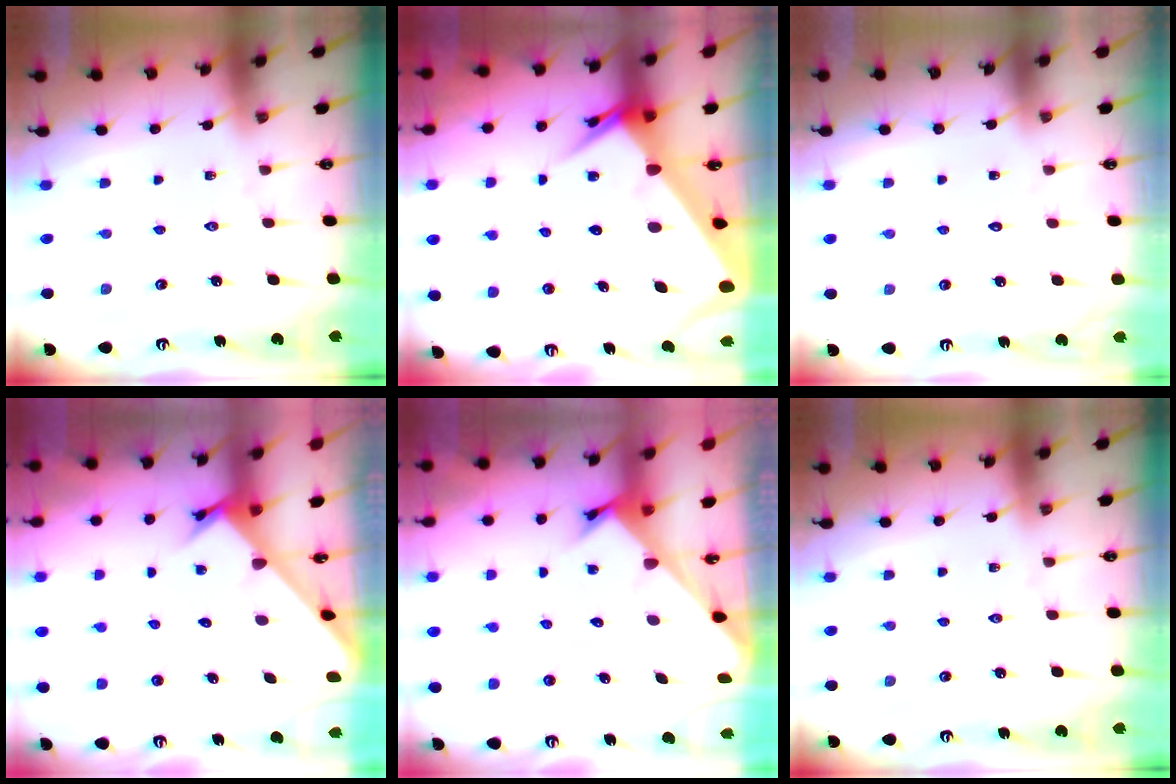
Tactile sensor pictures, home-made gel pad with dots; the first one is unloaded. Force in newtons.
{"total": 7.7, "press": 7.6, "slide": 1.0}
{"total": 1.5, "press": 1.5, "slide": 0.0}
{"total": 2.1, "press": 2.1, "slide": 0.2}
{"total": 2.3, "press": 2.3, "slide": 0.2}
{"total": 0.0}